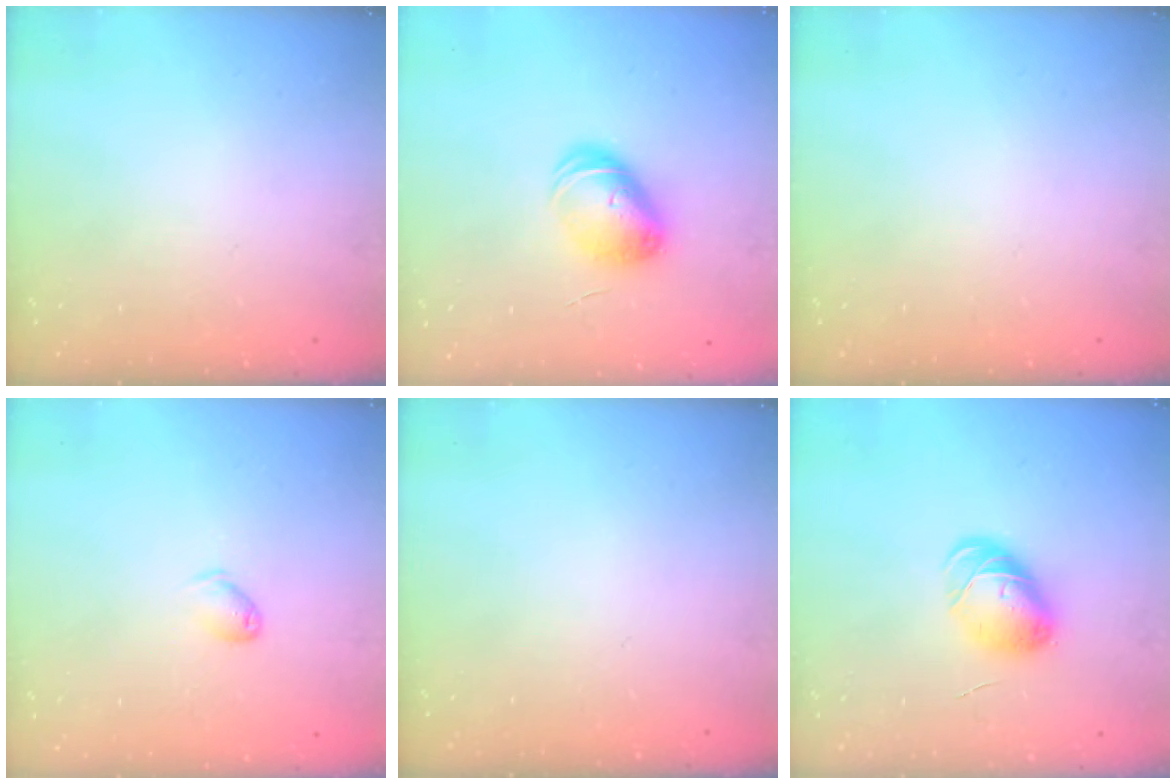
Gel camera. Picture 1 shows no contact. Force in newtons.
{"total": 9.9, "press": 9.9, "slide": 0.4}
{"total": 0.0}
{"total": 3.8, "press": 3.7, "slide": 0.5}
{"total": 0.0}
{"total": 8.3, "press": 8.3, "slide": 0.8}